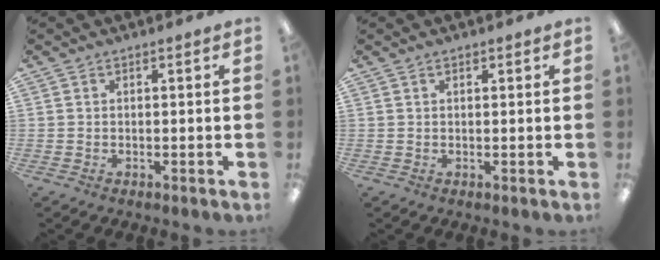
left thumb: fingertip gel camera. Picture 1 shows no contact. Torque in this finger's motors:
{"motor_torque": [-0.07, 0.02, -0.29, 0.00, -0.02]}